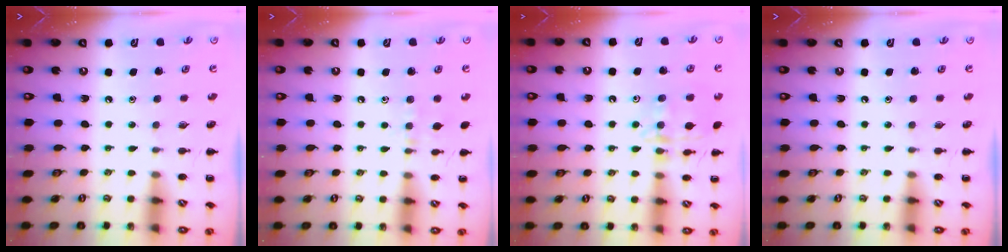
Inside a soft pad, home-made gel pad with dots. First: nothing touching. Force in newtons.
{"total": 5.8, "press": 5.7, "slide": 1.2}
{"total": 13.6, "press": 13.5, "slide": 0.7}
{"total": 0.0}